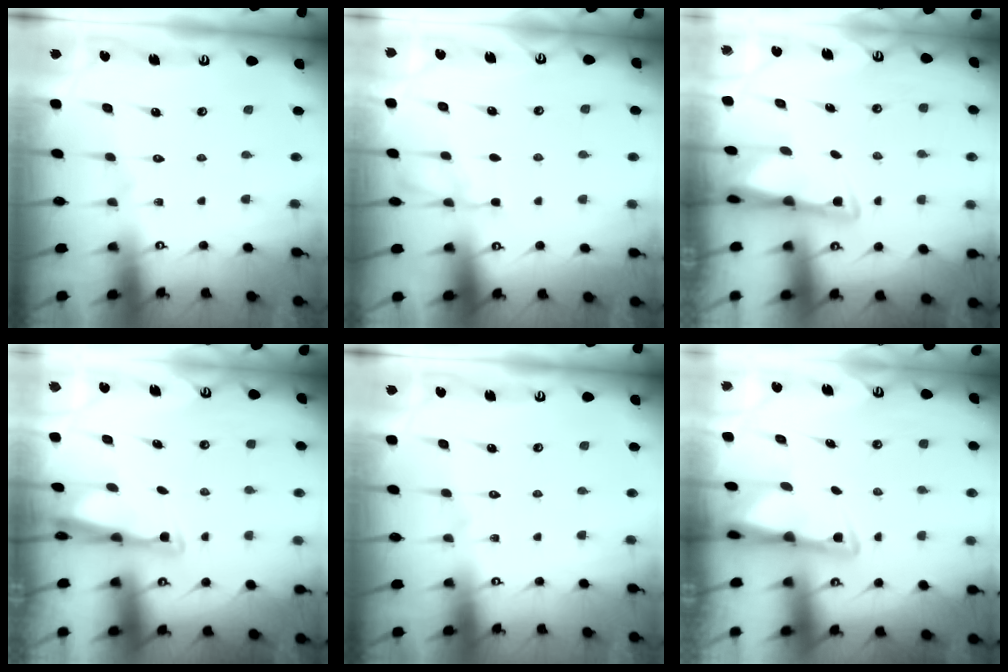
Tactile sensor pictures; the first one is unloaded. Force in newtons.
{"total": 3.3, "press": 3.3, "slide": 0.6}
{"total": 2.9, "press": 2.9, "slide": 0.5}
{"total": 2.7, "press": 2.7, "slide": 0.6}
{"total": 0.0}
{"total": 3.1, "press": 3.0, "slide": 0.6}